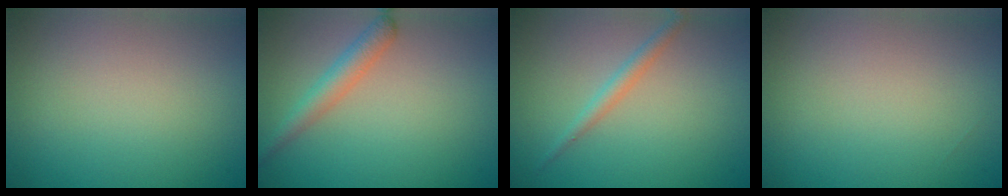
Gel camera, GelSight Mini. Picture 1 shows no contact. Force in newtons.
{"total": 2.5, "press": 2.5, "slide": 0.1}
{"total": 1.5, "press": 1.5, "slide": 0.1}
{"total": 0.0}